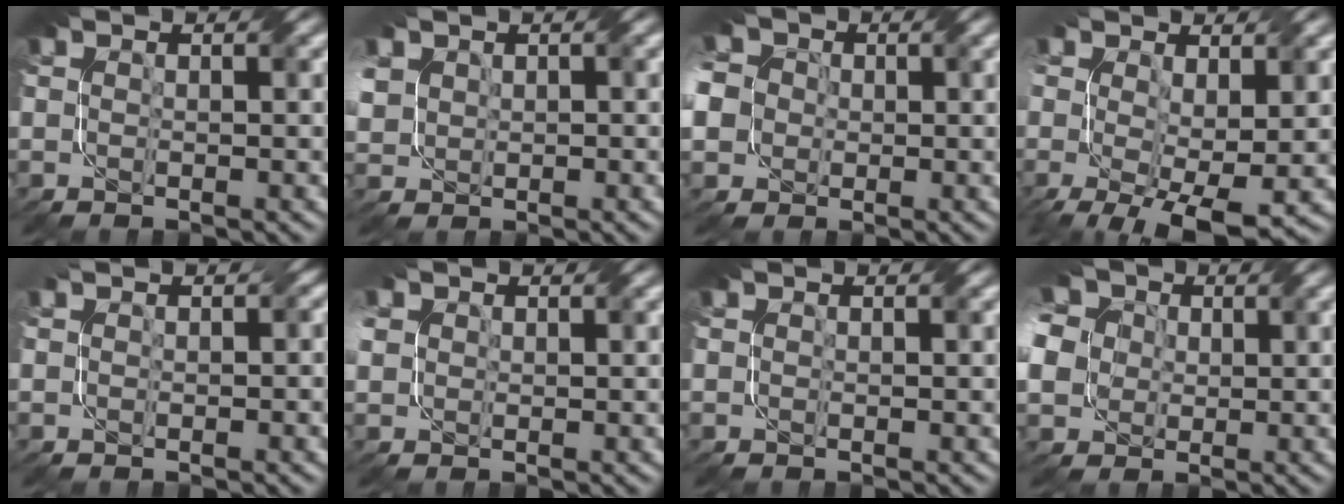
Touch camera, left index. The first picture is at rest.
{"total": 3.1, "force": [0.8, 2.7, 1.3], "torque": [-0.045, 0.004, 0.014]}
{"total": 9.0, "force": [-1.5, 8.0, 4.0], "torque": [-0.093, -0.001, -0.060]}
{"total": 7.8, "force": [-1.2, 3.6, 6.8], "torque": [-0.133, -0.015, -0.014]}
{"total": 1.3, "force": [0.0, 0.9, 1.0], "torque": [-0.007, 0.000, -0.001]}
{"total": 2.6, "force": [0.6, 2.3, 0.9], "torque": [-0.029, 0.011, 0.012]}
{"total": 0.0}
{"total": 10.1, "force": [0.7, 8.5, 5.4], "torque": [-0.123, 0.008, -0.022]}